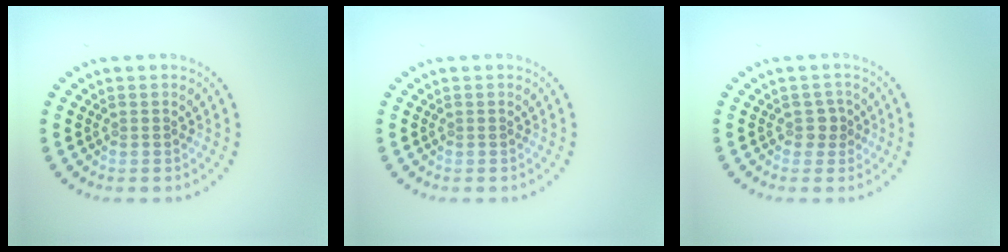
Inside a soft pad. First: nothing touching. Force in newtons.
{"total": 0.0}
{"total": 1.3, "press": 1.1, "slide": 0.7}